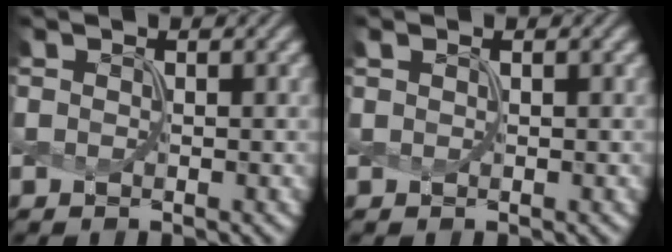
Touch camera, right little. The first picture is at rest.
{"total": 0.6, "force": [0.3, 0.2, 0.5], "torque": [-0.009, 0.001, 0.003]}